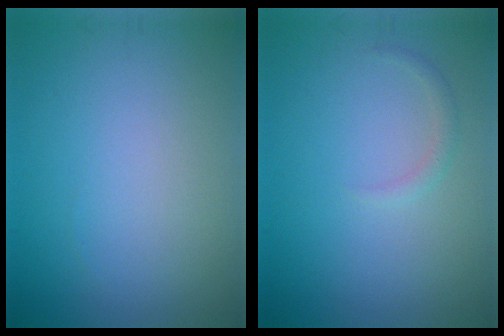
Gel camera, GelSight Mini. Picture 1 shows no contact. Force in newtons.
{"total": 0.9, "press": 0.9, "slide": 0.0}